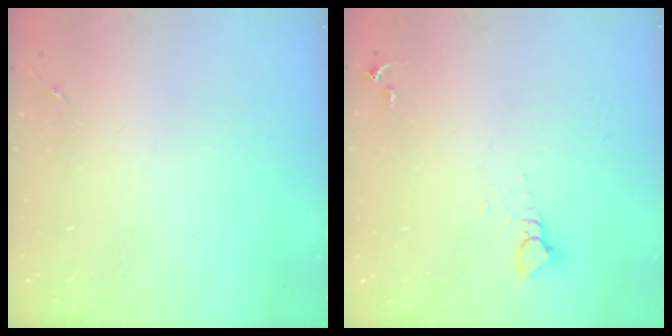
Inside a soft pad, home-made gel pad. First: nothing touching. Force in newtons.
{"total": 3.9, "press": 3.9, "slide": 0.4}